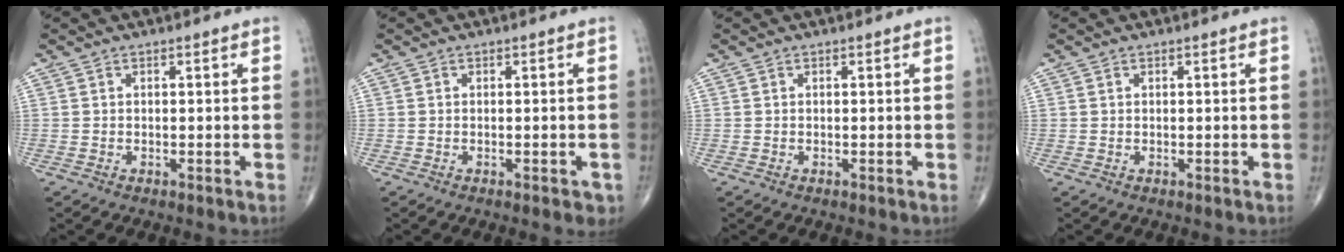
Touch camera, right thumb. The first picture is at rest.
{"total": 2.2, "force": [-1.0, 0.8, 1.7], "torque": [-0.015, -0.001, -0.010]}
{"total": 0.0}
{"total": 0.0}